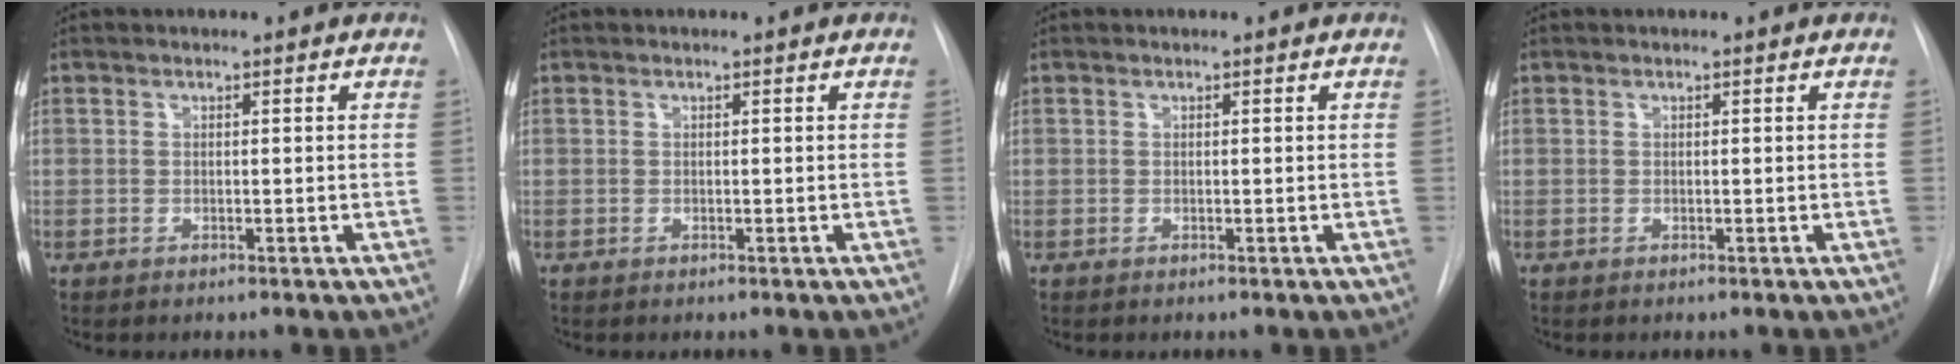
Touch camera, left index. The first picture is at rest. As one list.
[{"total": 0.0}, {"total": 0.0}, {"total": 0.0}]